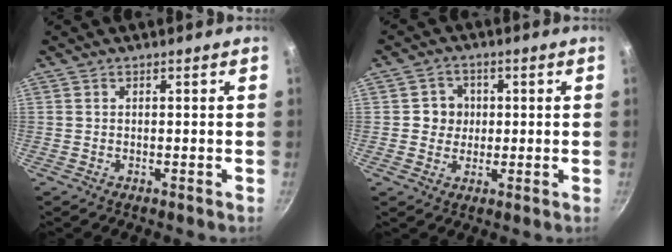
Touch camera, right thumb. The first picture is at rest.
{"total": 4.6, "force": [0.4, 4.4, 1.3], "torque": [0.014, 0.002, 0.000]}